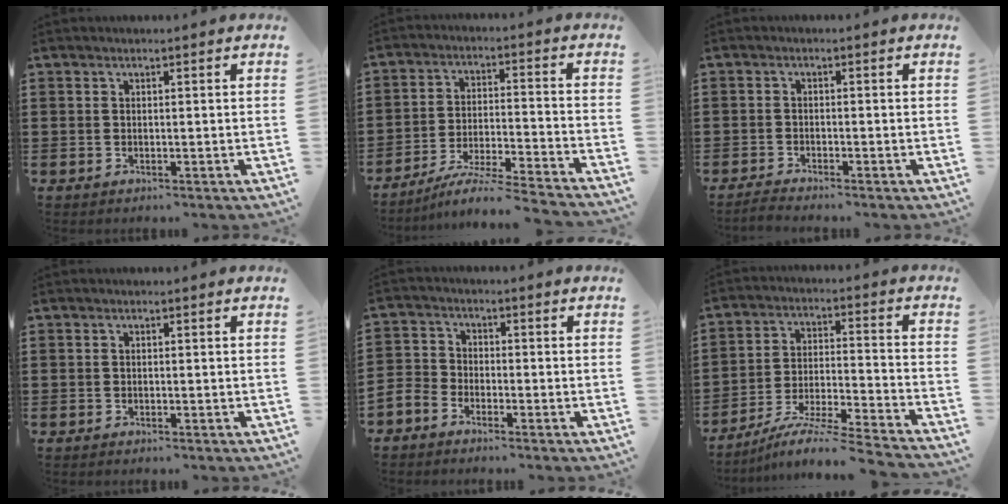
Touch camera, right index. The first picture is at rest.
{"total": 6.5, "force": [-5.9, -0.7, 2.6], "torque": [-0.051, -0.015, -0.117]}
{"total": 1.4, "force": [-1.4, -0.1, 0.0], "torque": [-0.002, 0.001, -0.028]}
{"total": 0.0}
{"total": 2.7, "force": [-2.5, 1.0, 0.1], "torque": [-0.024, 0.000, -0.058]}
{"total": 8.6, "force": [-7.7, -0.6, 3.8], "torque": [-0.075, -0.008, -0.156]}